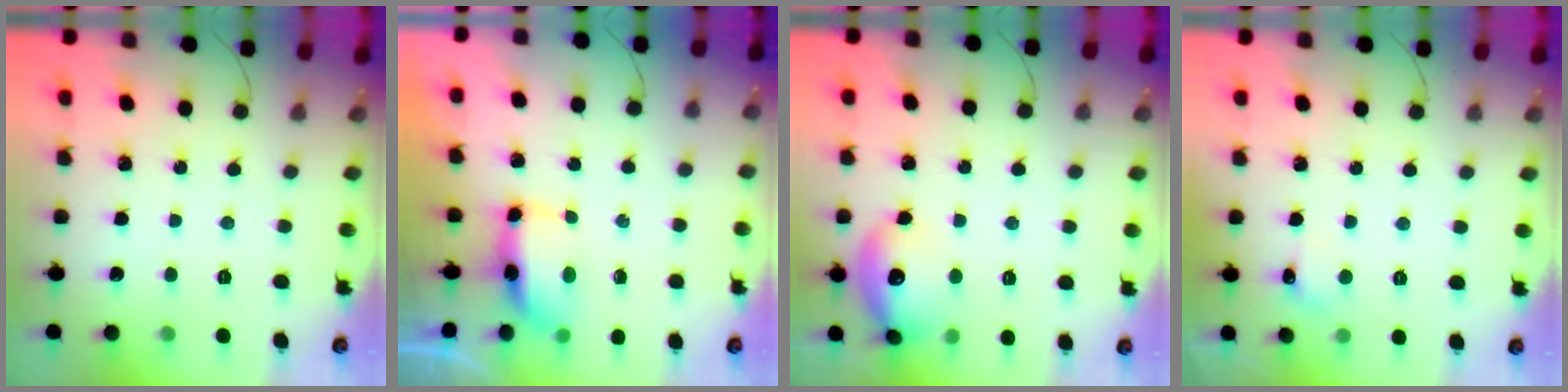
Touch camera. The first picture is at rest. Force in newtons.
{"total": 6.4, "press": 6.3, "slide": 1.2}
{"total": 15.3, "press": 15.3, "slide": 1.4}
{"total": 5.5, "press": 5.2, "slide": 1.8}